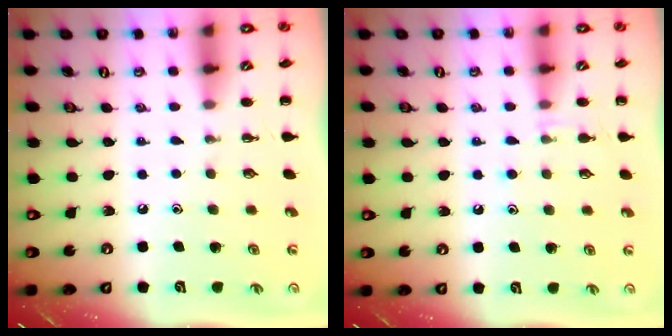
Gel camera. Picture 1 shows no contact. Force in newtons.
{"total": 6.2, "press": 5.9, "slide": 2.0}